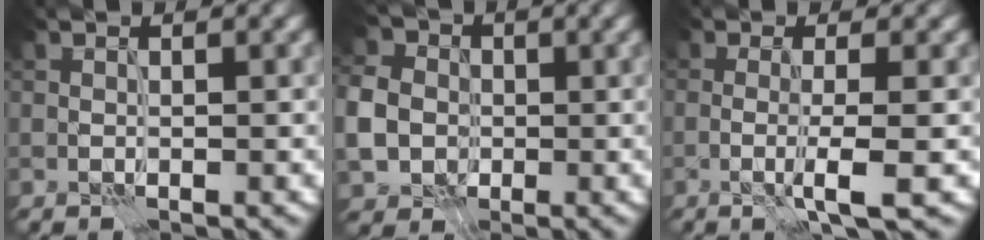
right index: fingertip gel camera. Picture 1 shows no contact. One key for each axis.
{"total": 5.8, "fx": -0.5, "fy": 5.2, "fz": 2.6, "tx": -0.073, "ty": 0.002, "tz": -0.010}
{"total": 3.4, "fx": -0.8, "fy": 0.7, "fz": 3.2, "tx": -0.050, "ty": -0.008, "tz": -0.017}